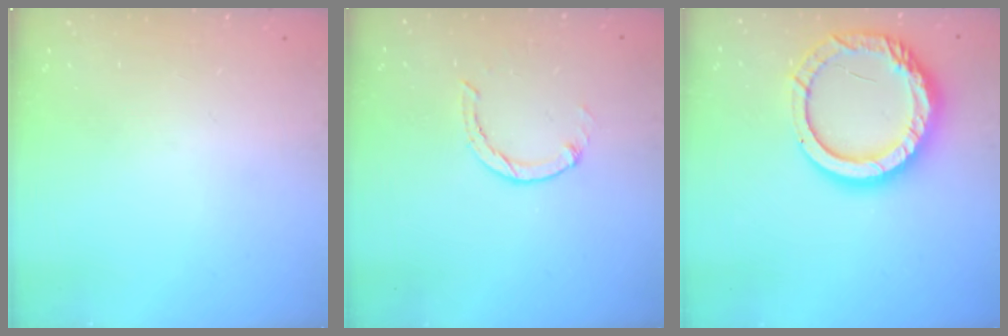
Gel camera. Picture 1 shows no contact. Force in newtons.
{"total": 1.0, "press": 0.9, "slide": 0.3}
{"total": 16.9, "press": 16.8, "slide": 1.2}